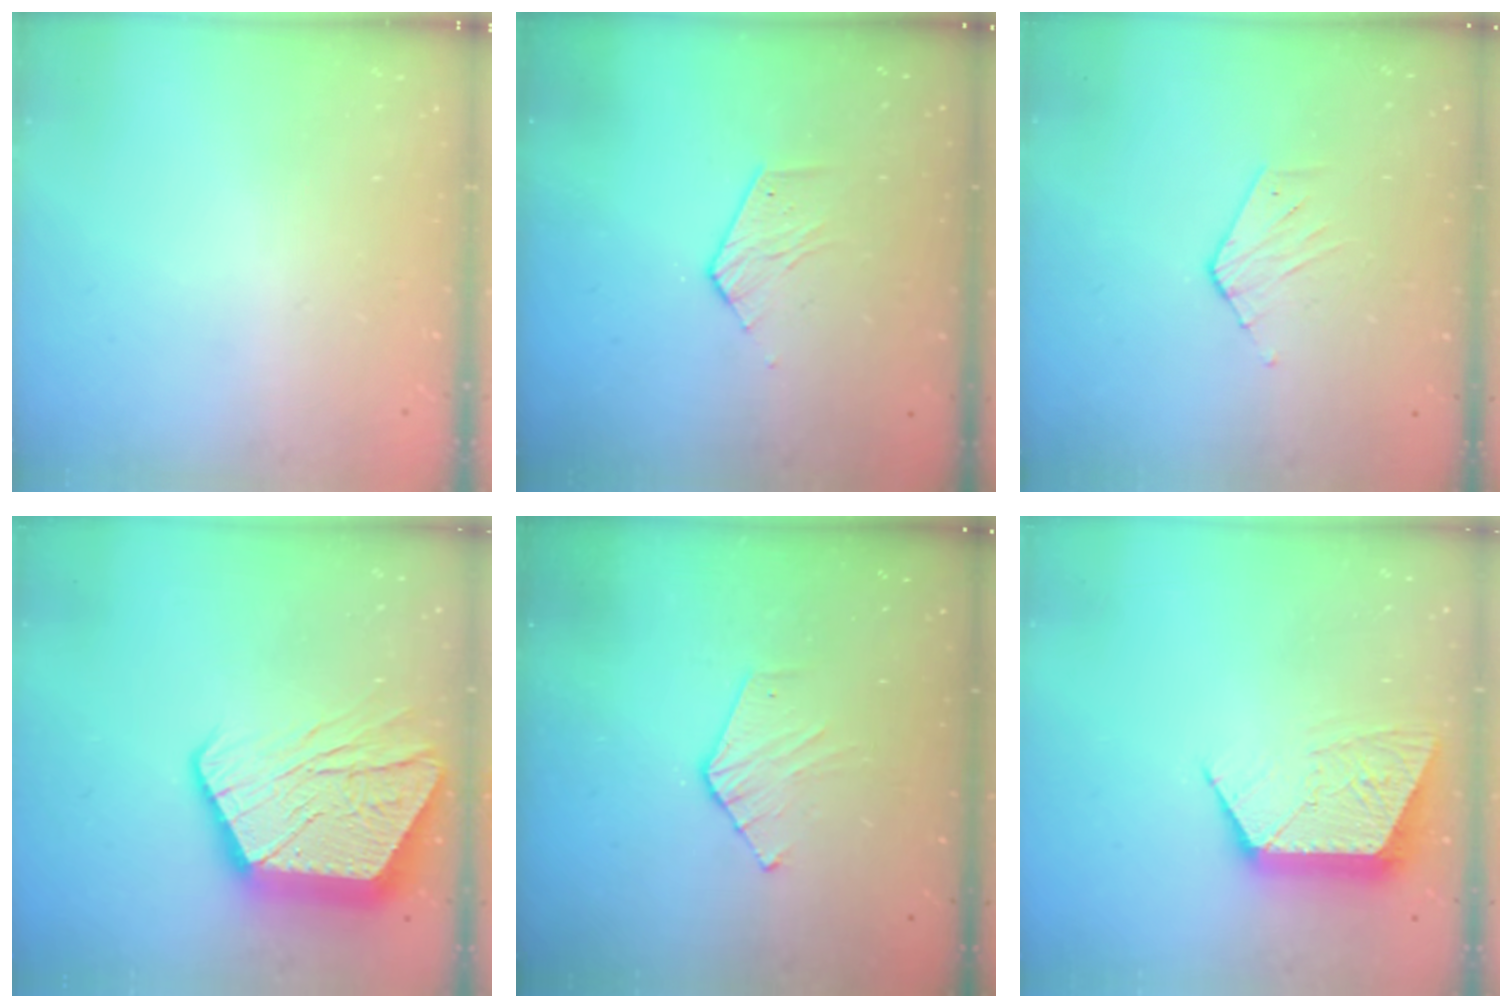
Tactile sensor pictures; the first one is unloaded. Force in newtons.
{"total": 3.7, "press": 3.7, "slide": 0.3}
{"total": 3.1, "press": 3.1, "slide": 0.3}
{"total": 20.1, "press": 20.0, "slide": 1.3}
{"total": 4.6, "press": 4.6, "slide": 0.4}
{"total": 10.6, "press": 10.6, "slide": 0.7}